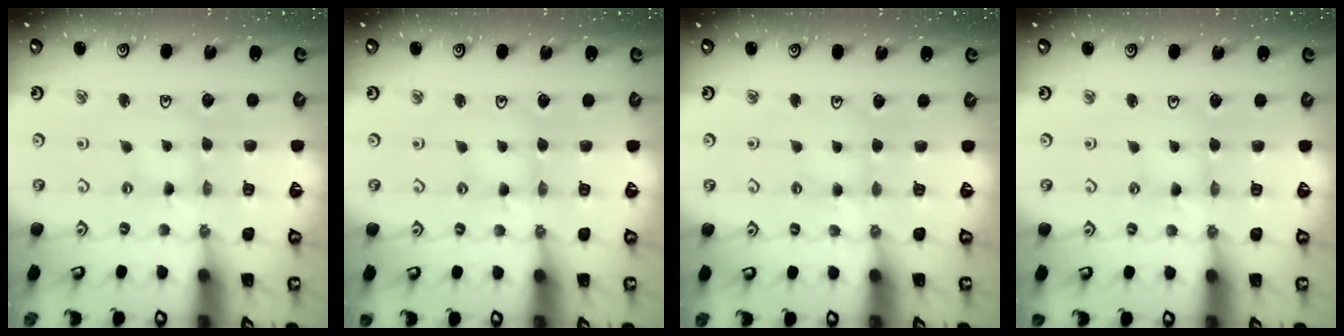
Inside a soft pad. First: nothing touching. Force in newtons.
{"total": 2.3, "press": 2.3, "slide": 0.3}
{"total": 2.4, "press": 2.4, "slide": 0.5}
{"total": 1.5, "press": 1.4, "slide": 0.3}